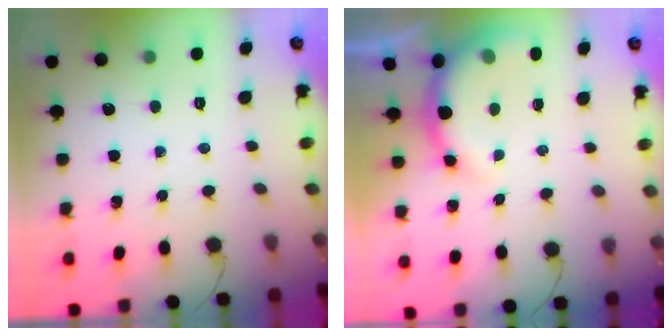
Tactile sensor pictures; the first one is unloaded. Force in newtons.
{"total": 7.4, "press": 7.2, "slide": 1.4}